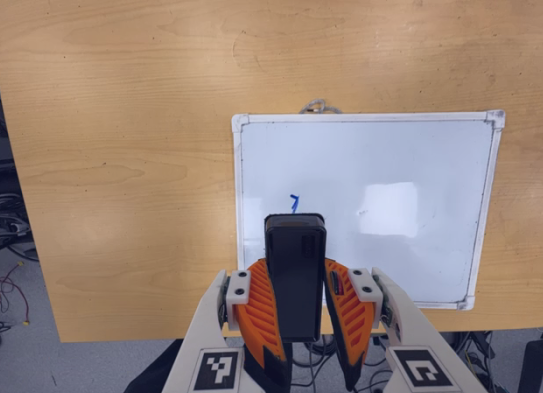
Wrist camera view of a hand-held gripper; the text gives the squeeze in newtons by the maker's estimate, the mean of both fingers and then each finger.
{"total": 9.1, "left": 6.3, "right": 11.8}